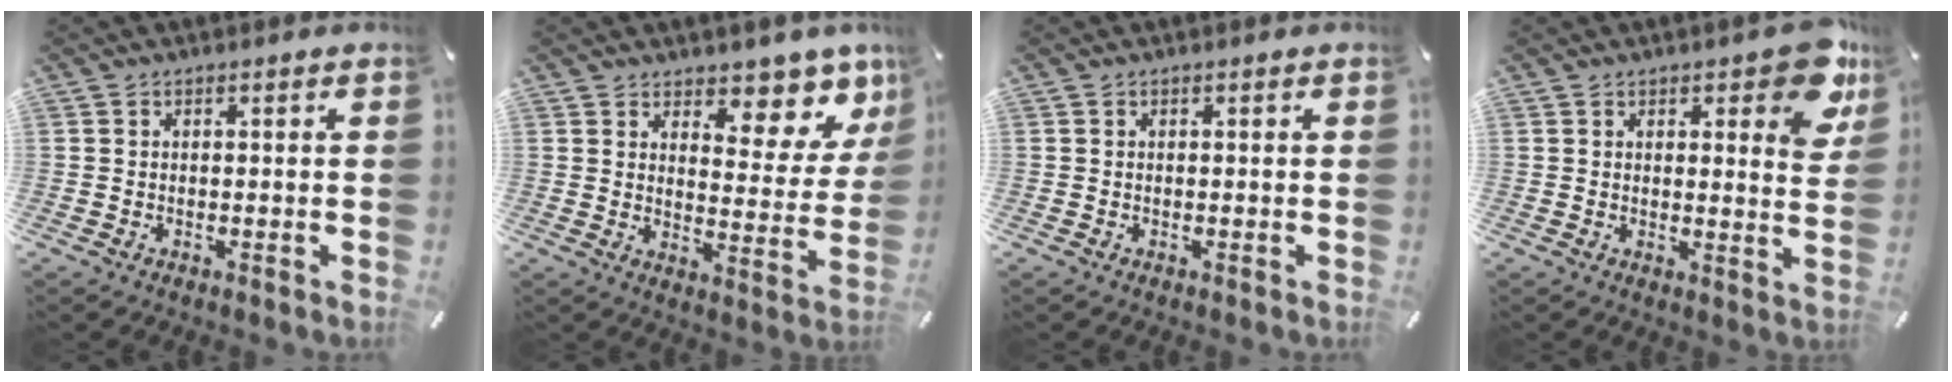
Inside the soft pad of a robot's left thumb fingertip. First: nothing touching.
{"total": 10.1, "force": [8.0, 4.6, 3.9], "torque": [-0.025, -0.088, 0.135]}
{"total": 0.0}
{"total": 9.9, "force": [6.0, 3.7, 6.9], "torque": [-0.072, -0.040, 0.096]}